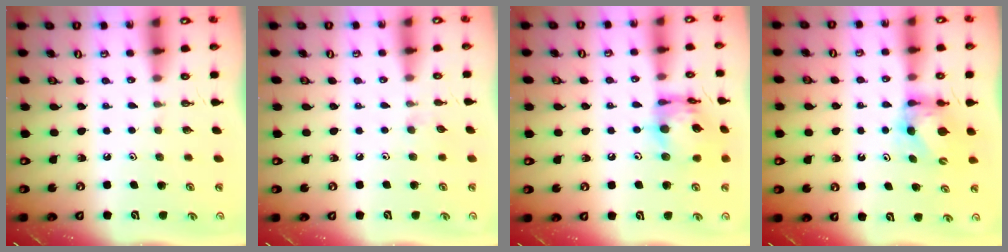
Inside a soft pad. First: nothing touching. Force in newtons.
{"total": 3.9, "press": 3.9, "slide": 0.6}
{"total": 14.7, "press": 14.6, "slide": 1.5}
{"total": 6.8, "press": 6.8, "slide": 0.3}